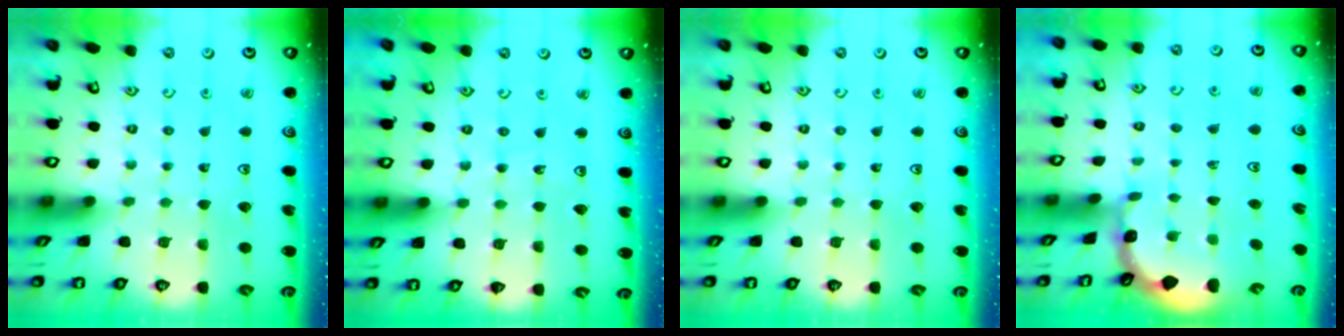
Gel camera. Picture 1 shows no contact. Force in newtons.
{"total": 2.9, "press": 2.9, "slide": 0.3}
{"total": 0.0}
{"total": 1.6, "press": 1.5, "slide": 0.2}